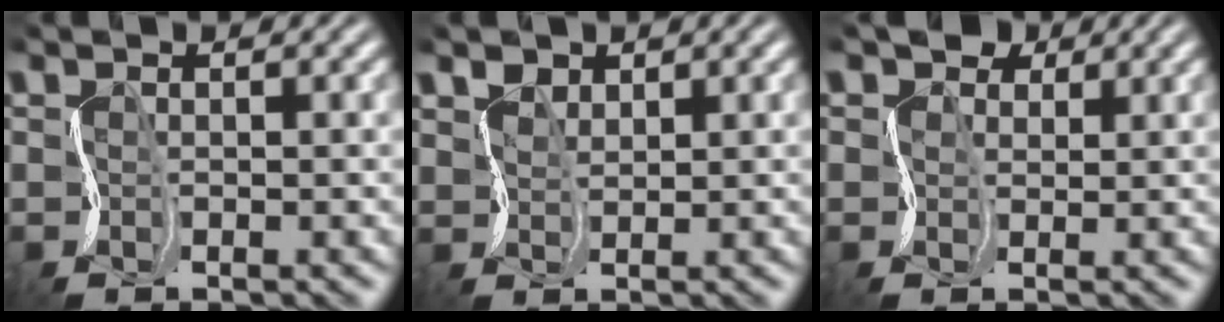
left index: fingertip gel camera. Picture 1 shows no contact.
{"total": 2.6, "force": [2.0, -0.5, -1.5], "torque": [0.007, 0.004, 0.038]}
{"total": 2.5, "force": [1.9, 1.5, 0.4], "torque": [-0.015, 0.016, 0.020]}